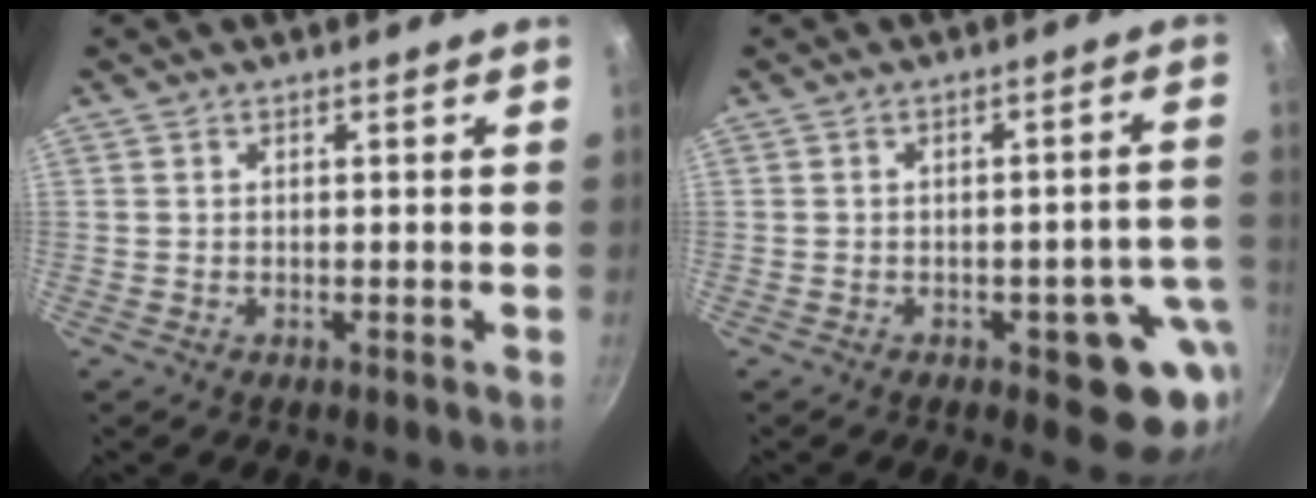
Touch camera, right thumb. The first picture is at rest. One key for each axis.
{"total": 10.5, "fx": -3.8, "fy": 4.8, "fz": 8.4, "tx": -0.043, "ty": 0.024, "tz": -0.043}